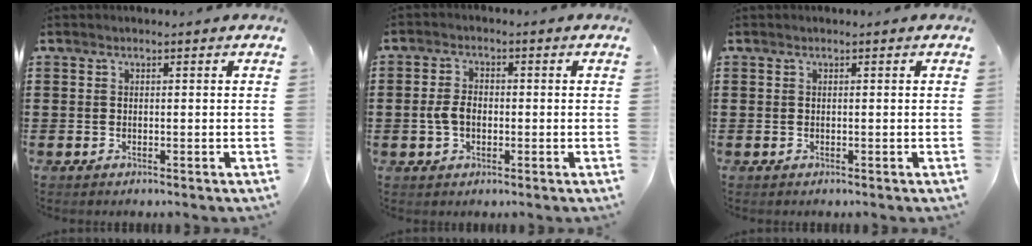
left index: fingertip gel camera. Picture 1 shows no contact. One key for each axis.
{"total": 3.7, "fx": -0.5, "fy": 2.3, "fz": 2.8, "tx": -0.068, "ty": 0.001, "tz": -0.014}
{"total": 0.0}